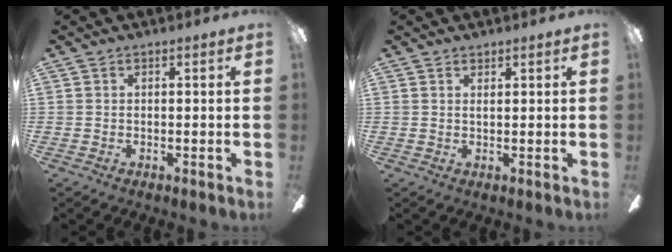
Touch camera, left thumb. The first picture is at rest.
{"total": 0.9, "force": [0.8, 0.2, 0.3], "torque": [-0.008, 0.001, 0.015]}